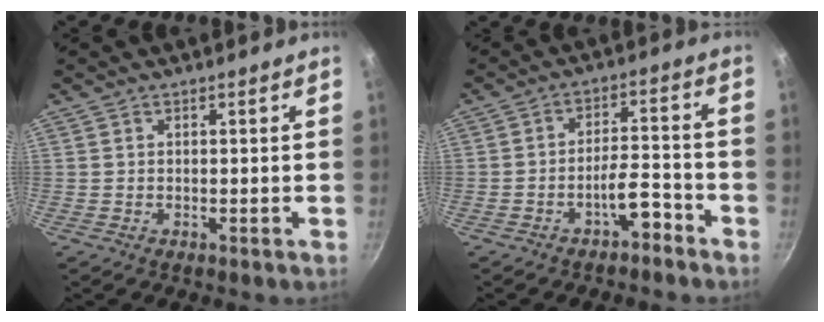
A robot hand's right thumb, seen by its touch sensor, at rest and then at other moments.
{"total": 5.4, "force": [-3.5, 2.1, 3.6], "torque": [-0.051, 0.040, -0.059]}